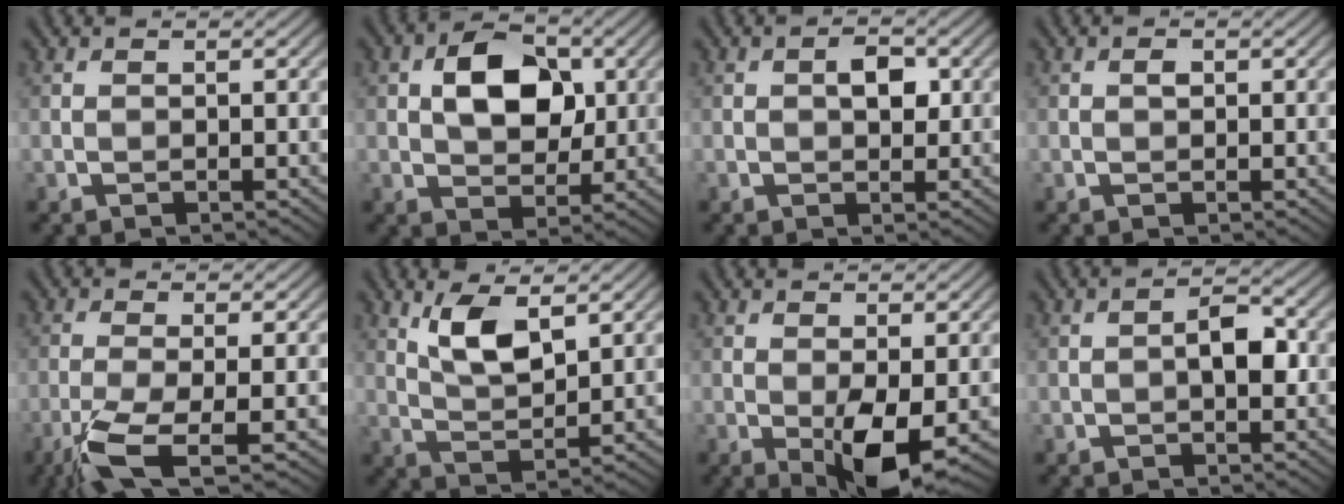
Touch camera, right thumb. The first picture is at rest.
{"total": 8.1, "force": [1.7, 5.4, 5.9], "torque": [-0.099, 0.009, 0.021]}
{"total": 2.8, "force": [0.5, 1.6, 2.2], "torque": [-0.033, 0.001, 0.005]}
{"total": 0.8, "force": [0.2, 0.5, 0.6], "torque": [-0.010, 0.001, 0.002]}
{"total": 6.9, "force": [-3.2, 1.6, 5.8], "torque": [-0.119, -0.005, -0.074]}
{"total": 6.3, "force": [3.1, 2.4, 4.9], "torque": [-0.103, -0.006, 0.061]}
{"total": 6.0, "force": [-1.2, 2.1, 5.4], "torque": [-0.096, -0.005, -0.019]}
{"total": 3.3, "force": [-0.3, 1.5, 2.9], "torque": [-0.044, 0.007, -0.010]}